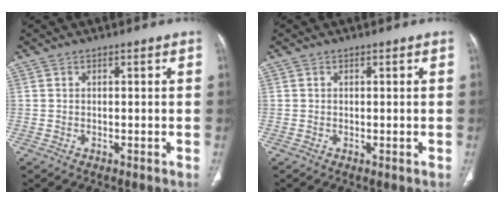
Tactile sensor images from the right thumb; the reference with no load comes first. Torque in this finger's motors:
{"motor_torque": [0.27, -0.05, -0.19, -0.26, -0.03]}